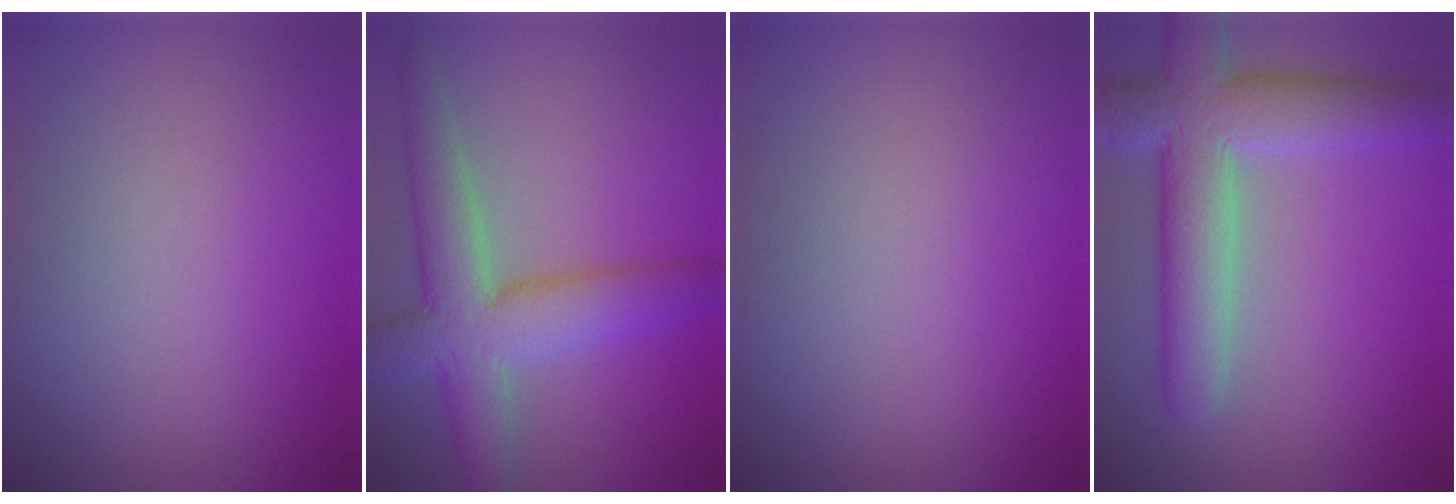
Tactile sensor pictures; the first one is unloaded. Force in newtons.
{"total": 7.3, "press": 7.3, "slide": 0.6}
{"total": 0.0}
{"total": 8.0, "press": 8.0, "slide": 0.5}